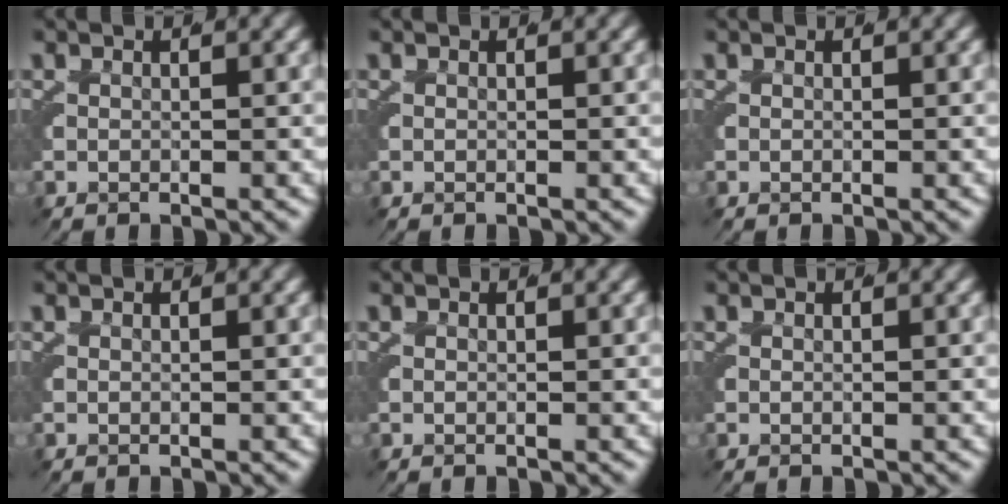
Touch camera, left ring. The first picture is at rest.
{"total": 0.0}
{"total": 0.0}
{"total": 0.0}
{"total": 0.0}
{"total": 0.0}